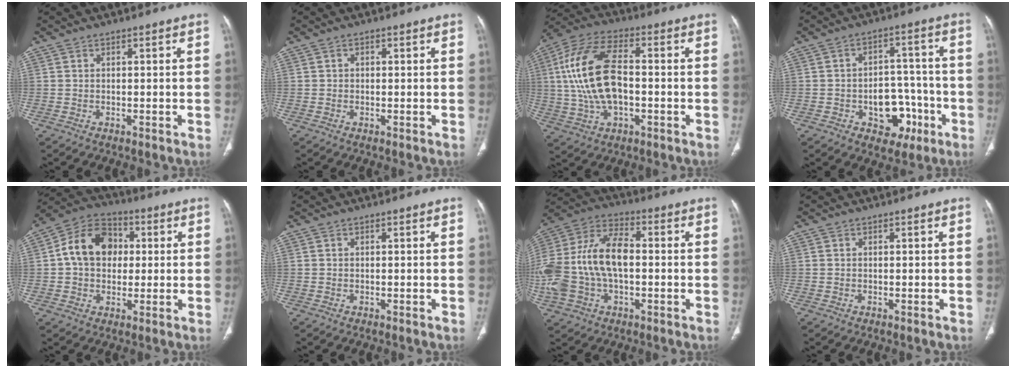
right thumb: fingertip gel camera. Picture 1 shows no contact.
{"total": 0.8, "force": [0.1, 0.7, 0.4], "torque": [-0.002, 0.002, -0.001]}
{"total": 17.0, "force": [0.1, 9.0, 14.4], "torque": [-0.296, 0.024, 0.001]}
{"total": 11.2, "force": [-4.2, 7.9, 6.7], "torque": [-0.049, 0.047, -0.052]}
{"total": 12.8, "force": [1.6, 9.9, 8.0], "torque": [-0.112, 0.023, 0.016]}
{"total": 0.0}
{"total": 20.3, "force": [-0.9, 12.2, 16.2], "torque": [-0.358, 0.032, -0.019]}
{"total": 0.0}